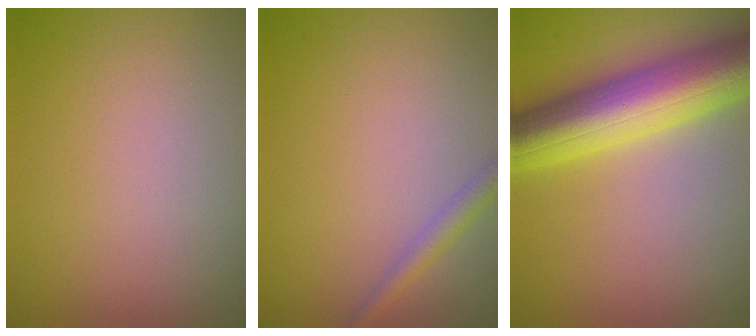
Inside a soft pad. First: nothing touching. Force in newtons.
{"total": 1.6, "press": 1.6, "slide": 0.1}
{"total": 10.5, "press": 10.5, "slide": 0.2}